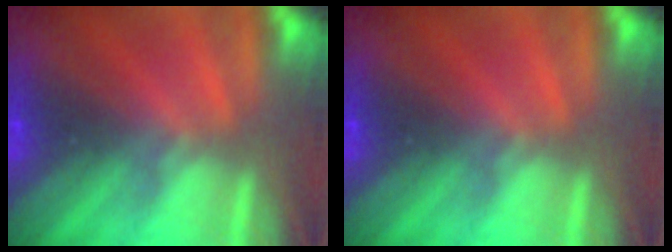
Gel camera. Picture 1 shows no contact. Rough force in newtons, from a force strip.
{"total": 0.0}